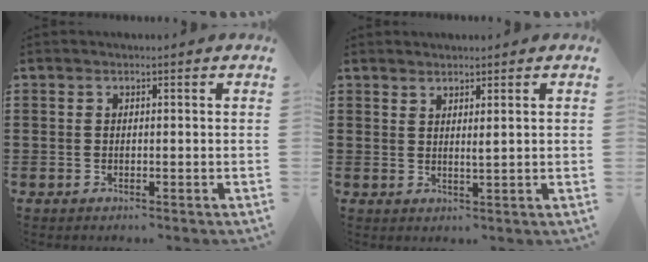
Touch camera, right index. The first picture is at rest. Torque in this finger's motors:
{"motor_torque": [-0.39, 0.51, 0.12, 0.03]}